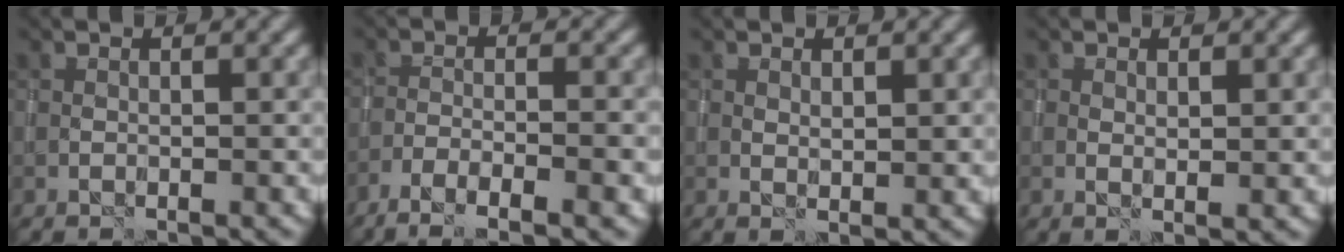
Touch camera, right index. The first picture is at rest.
{"total": 5.8, "force": [-3.9, 1.3, 4.1], "torque": [-0.069, -0.001, -0.070]}
{"total": 1.2, "force": [0.4, 0.6, 1.0], "torque": [-0.017, -0.006, 0.010]}
{"total": 1.3, "force": [0.3, 0.4, 1.2], "torque": [-0.020, -0.004, 0.007]}